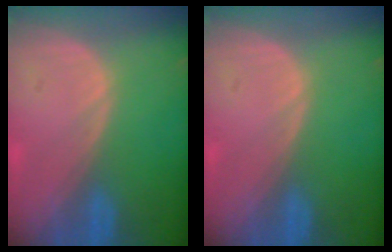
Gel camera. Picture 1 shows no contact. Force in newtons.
{"total": 0.0}